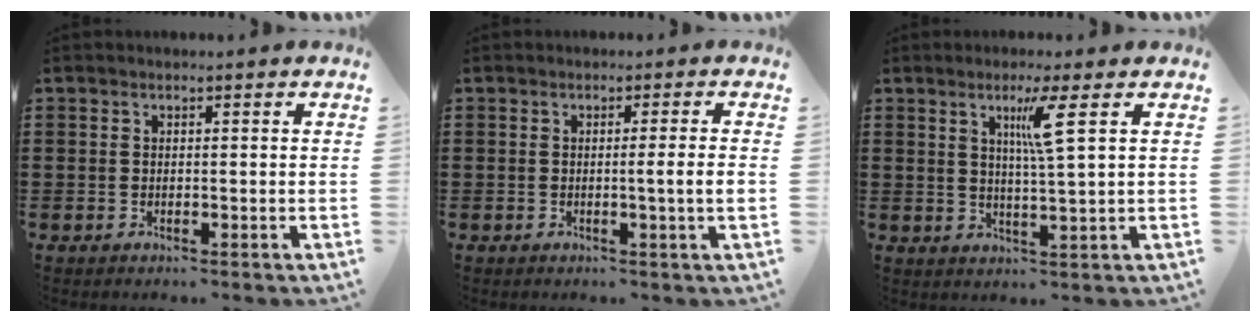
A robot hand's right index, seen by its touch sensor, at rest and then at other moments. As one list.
[{"total": 3.4, "force": [-0.3, -0.5, 3.3], "torque": [-0.058, -0.010, -0.007]}, {"total": 5.2, "force": [2.1, -0.5, 4.7], "torque": [-0.090, -0.007, 0.029]}]